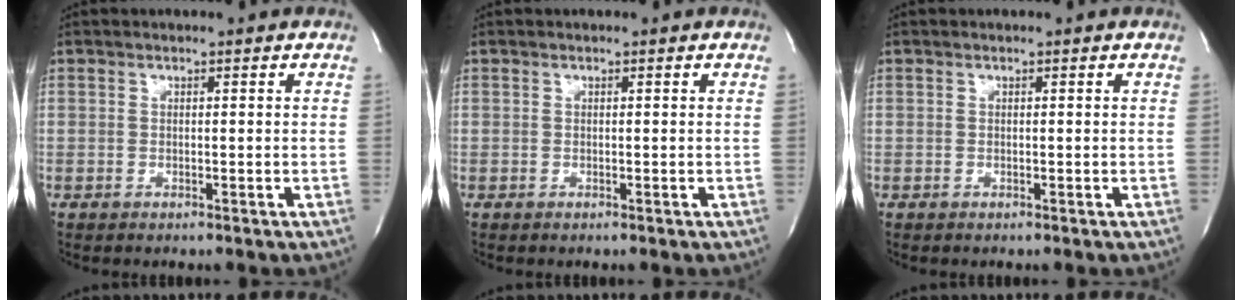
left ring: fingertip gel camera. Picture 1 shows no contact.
{"total": 0.0}
{"total": 0.0}